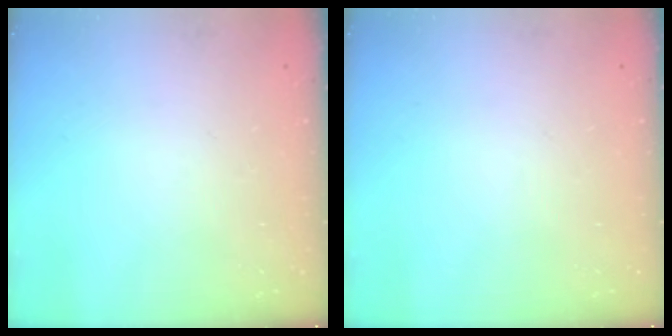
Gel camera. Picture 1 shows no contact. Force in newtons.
{"total": 0.0}